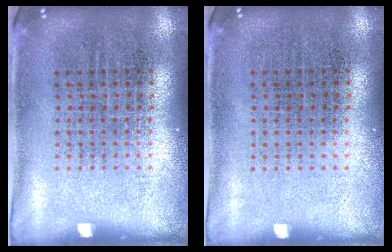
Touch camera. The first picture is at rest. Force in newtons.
{"total": 0.0}